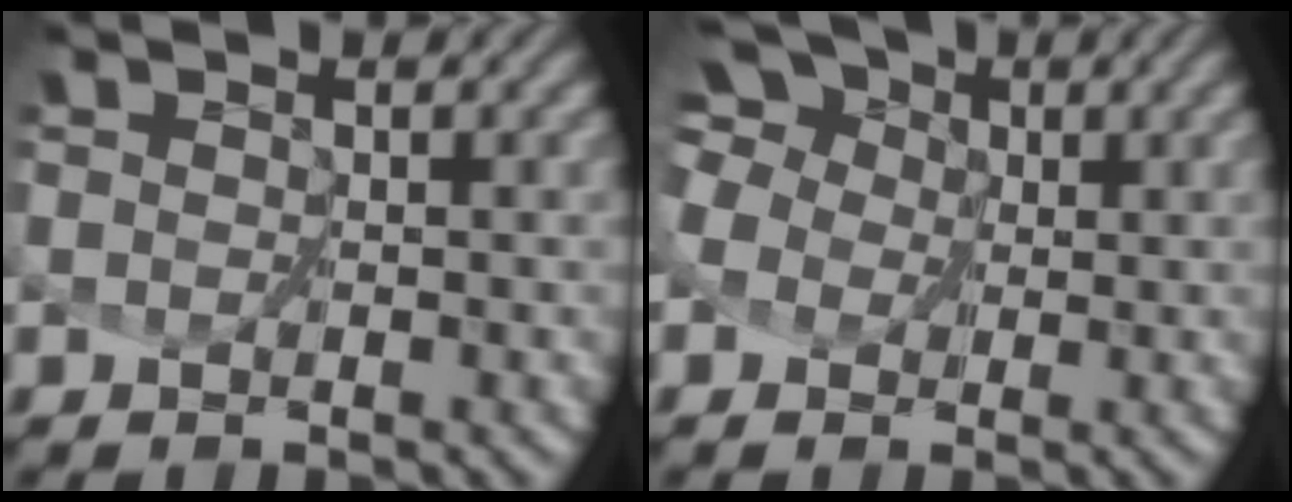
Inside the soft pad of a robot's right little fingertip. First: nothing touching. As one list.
[{"total": 5.9, "force": [2.0, 4.4, 3.3], "torque": [-0.082, 0.030, 0.009]}]